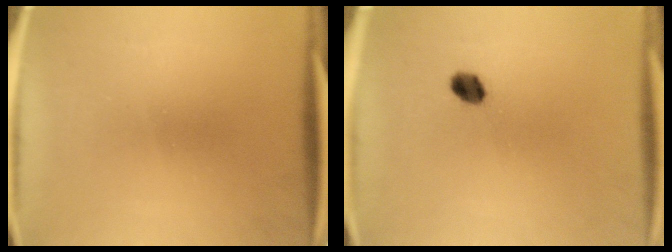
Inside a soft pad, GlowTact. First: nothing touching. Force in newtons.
{"total": 3.5}